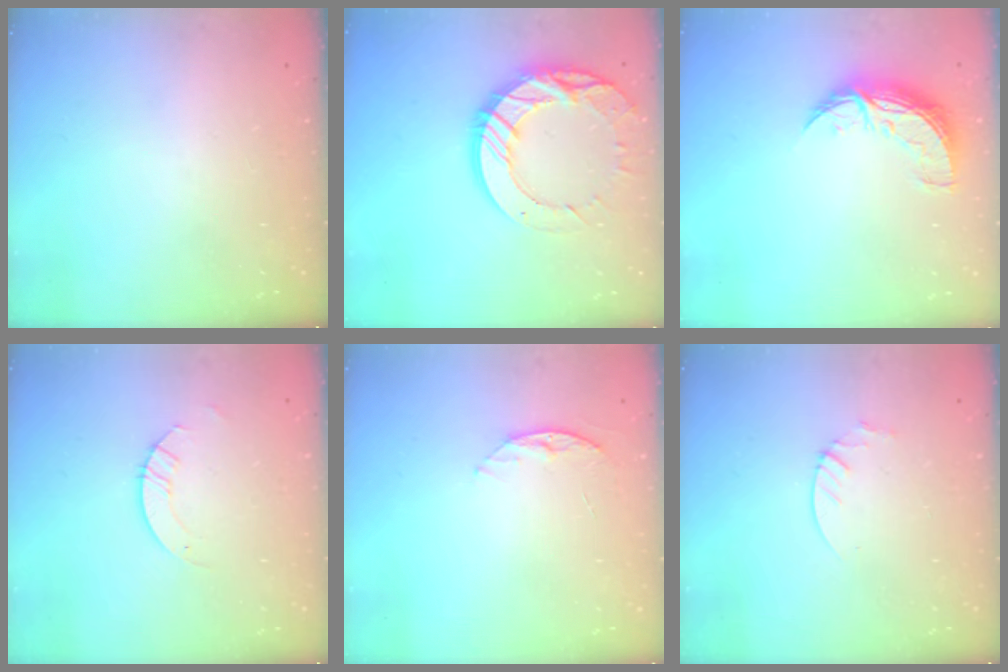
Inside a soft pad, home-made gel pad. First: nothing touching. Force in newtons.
{"total": 17.3, "press": 17.2, "slide": 1.8}
{"total": 8.9, "press": 8.9, "slide": 0.6}
{"total": 2.9, "press": 2.9, "slide": 0.3}
{"total": 6.4, "press": 6.3, "slide": 0.7}
{"total": 2.1, "press": 2.1, "slide": 0.2}